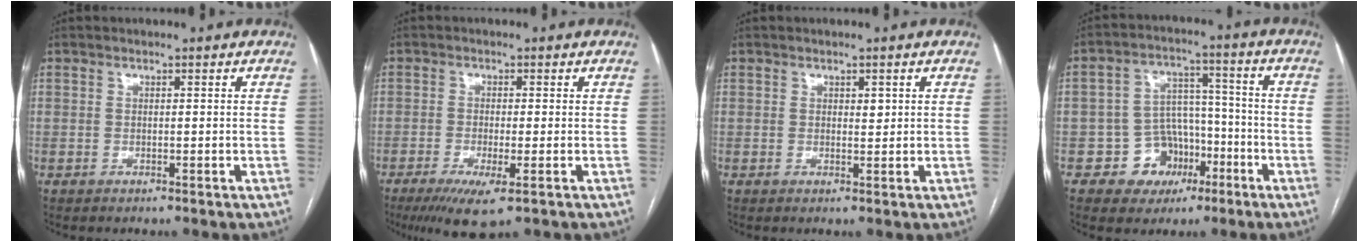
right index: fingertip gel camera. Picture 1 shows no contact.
{"total": 5.9, "force": [-3.1, 0.7, 5.0], "torque": [-0.090, -0.016, -0.050]}
{"total": 1.1, "force": [0.5, 0.4, 0.9], "torque": [-0.011, -0.003, 0.007]}
{"total": 8.5, "force": [-3.8, 7.3, 2.0], "torque": [-0.016, 0.027, -0.049]}